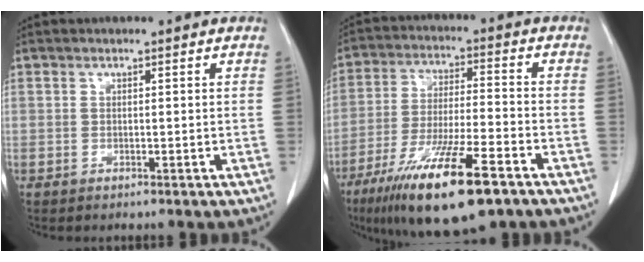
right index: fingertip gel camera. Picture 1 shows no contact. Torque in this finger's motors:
{"motor_torque": [1.68, -0.45, 1.02, 0.21]}